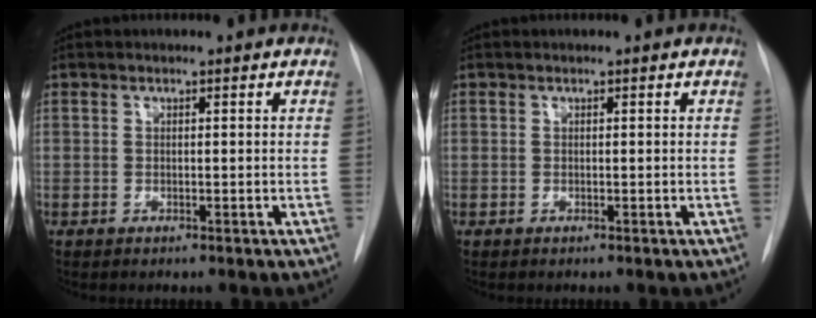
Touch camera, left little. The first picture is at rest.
{"total": 0.0}